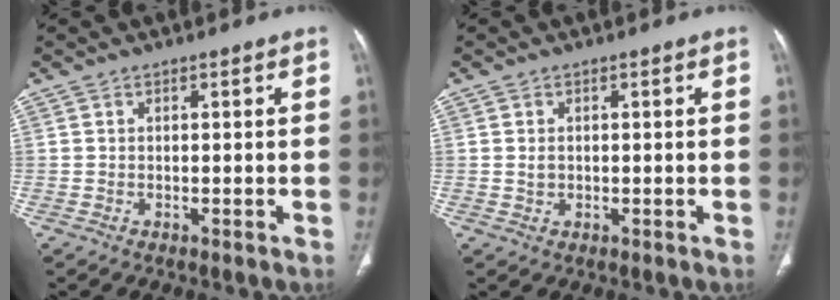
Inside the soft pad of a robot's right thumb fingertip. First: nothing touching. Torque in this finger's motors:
{"motor_torque": [-0.16, -0.16, -0.01, 0.05, -0.02]}